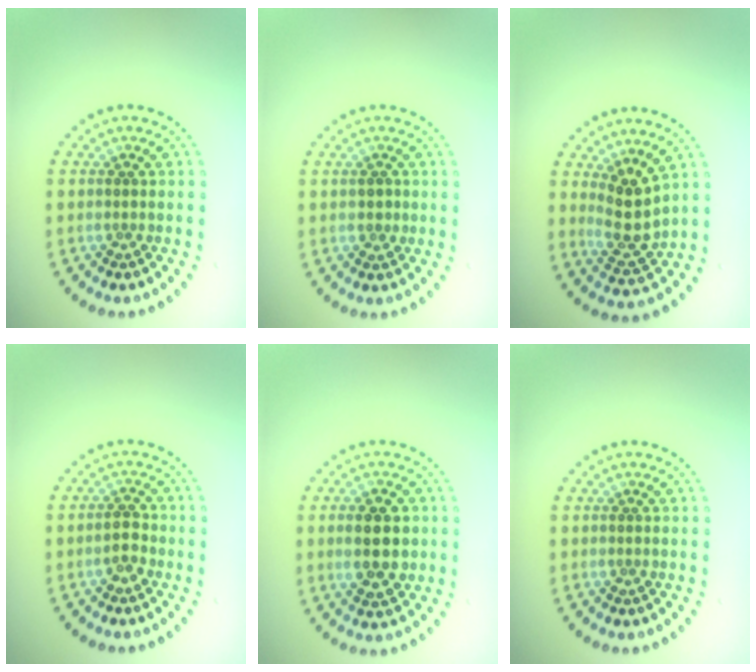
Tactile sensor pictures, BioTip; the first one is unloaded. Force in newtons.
{"total": 0.6, "press": 0.5, "slide": 0.3}
{"total": 3.3, "press": 2.8, "slide": 1.6}
{"total": 1.9, "press": 1.8, "slide": 0.5}
{"total": 4.7, "press": 4.7, "slide": 0.2}
{"total": 0.0}